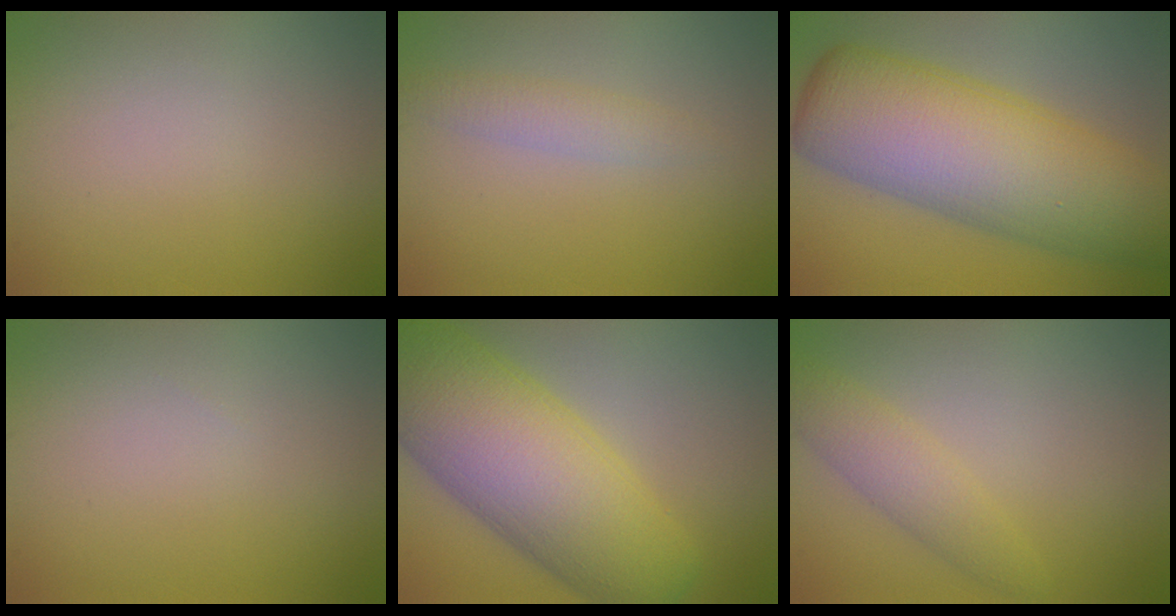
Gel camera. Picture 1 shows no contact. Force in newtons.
{"total": 1.7, "press": 1.7, "slide": 0.1}
{"total": 12.2, "press": 12.2, "slide": 0.2}
{"total": 0.0}
{"total": 12.2, "press": 12.2, "slide": 0.4}
{"total": 2.8, "press": 2.8, "slide": 0.2}